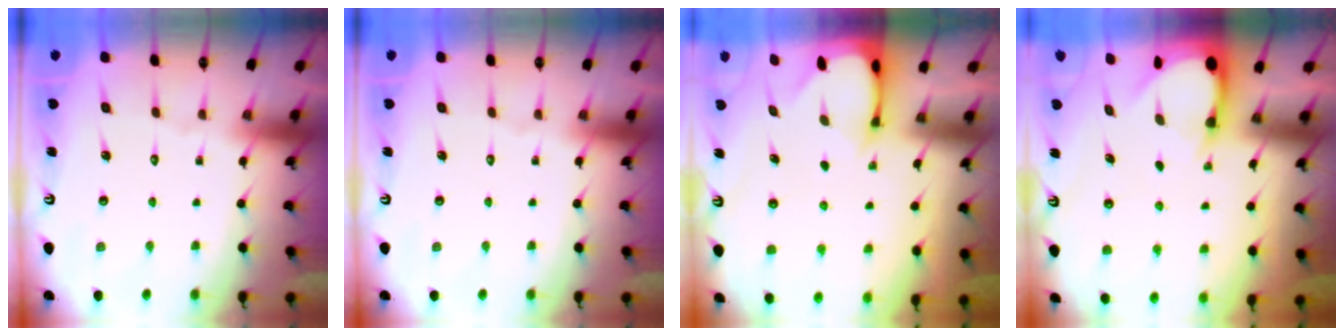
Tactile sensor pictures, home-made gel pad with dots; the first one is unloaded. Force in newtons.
{"total": 0.0}
{"total": 2.5, "press": 2.5, "slide": 0.3}
{"total": 3.6, "press": 3.6, "slide": 0.3}